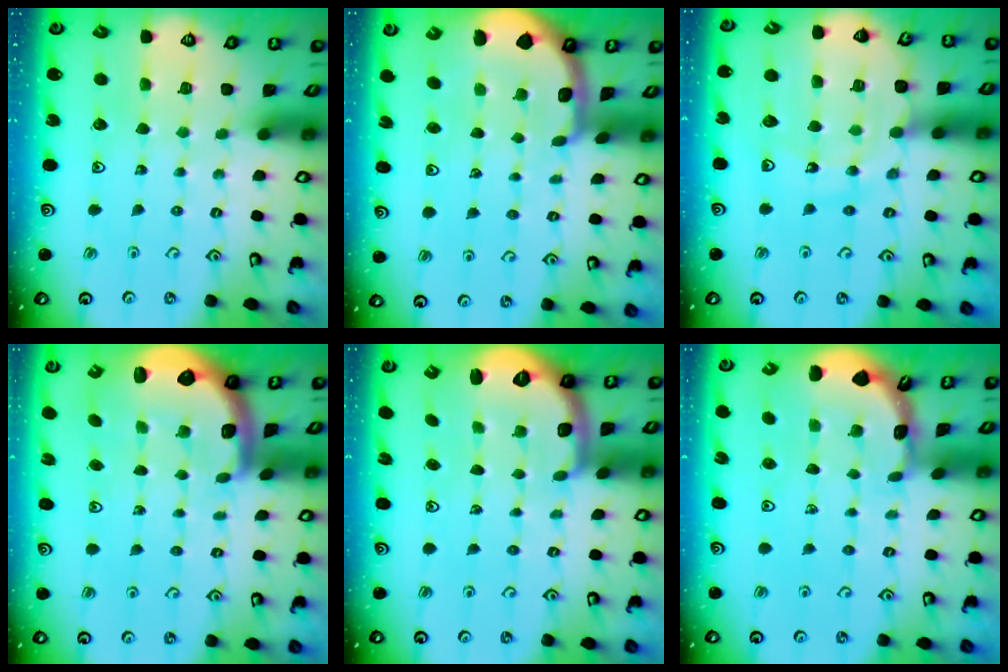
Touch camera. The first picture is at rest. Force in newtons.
{"total": 2.4, "press": 2.4, "slide": 0.4}
{"total": 13.2, "press": 12.9, "slide": 2.7}
{"total": 2.9, "press": 2.6, "slide": 1.4}
{"total": 1.8, "press": 1.8, "slide": 0.5}
{"total": 1.8, "press": 1.8, "slide": 0.1}